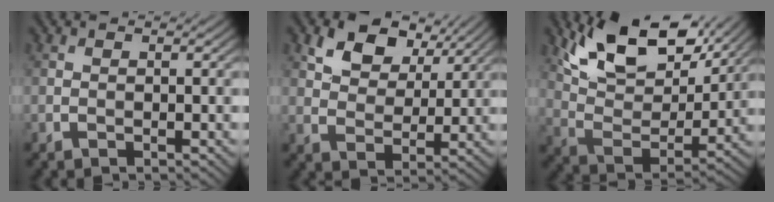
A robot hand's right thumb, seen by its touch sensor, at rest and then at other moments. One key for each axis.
{"total": 7.8, "fx": 4.6, "fy": 4.6, "fz": 4.3, "tx": -0.089, "ty": -0.001, "tz": 0.082}
{"total": 14.1, "fx": 9.4, "fy": 6.1, "fz": 8.4, "tx": -0.169, "ty": -0.007, "tz": 0.161}